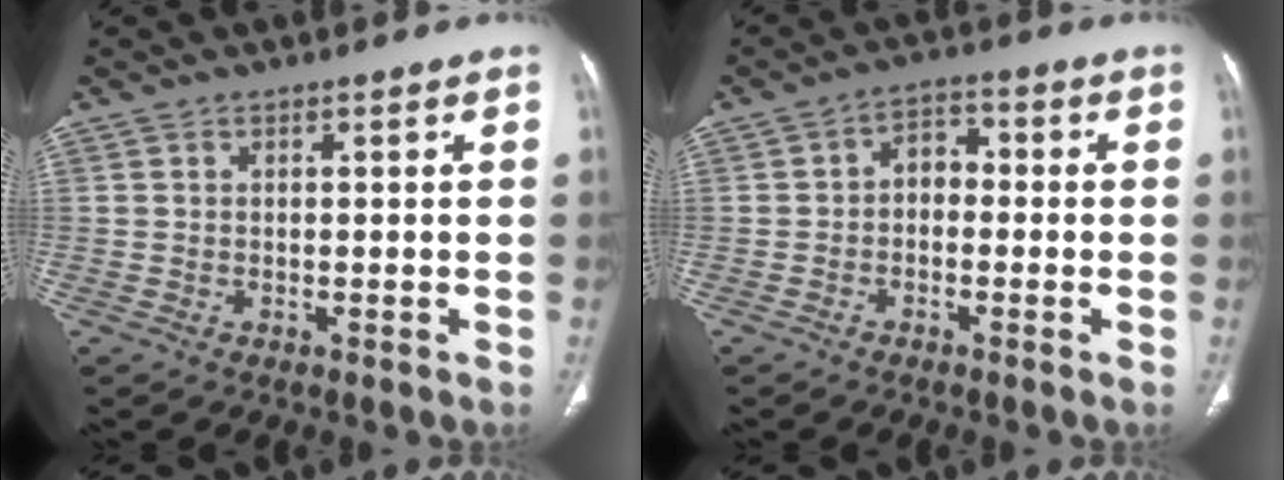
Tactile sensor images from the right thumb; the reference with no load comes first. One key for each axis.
{"total": 4.4, "fx": -0.8, "fy": 3.2, "fz": 2.9, "tx": -0.024, "ty": 0.025, "tz": -0.027}